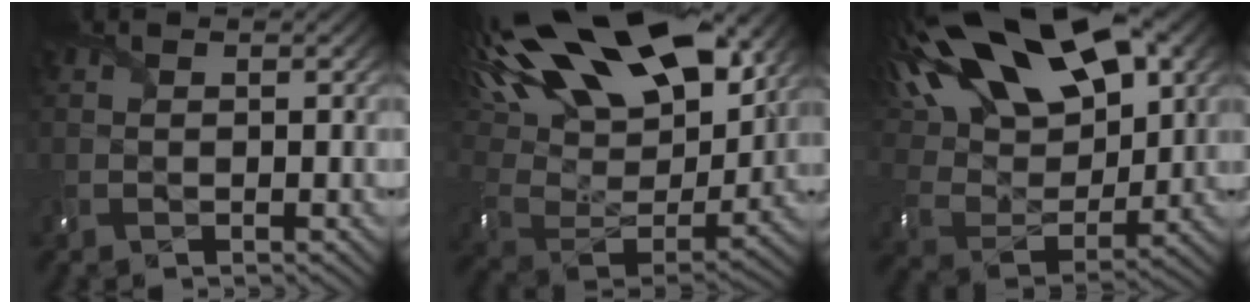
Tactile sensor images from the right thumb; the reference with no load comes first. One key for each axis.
{"total": 22.2, "fx": 12.0, "fy": 10.4, "fz": 15.5, "tx": -0.315, "ty": 0.048, "tz": 0.191}
{"total": 20.6, "fx": 10.2, "fy": 10.3, "fz": 14.6, "tx": -0.307, "ty": 0.053, "tz": 0.156}